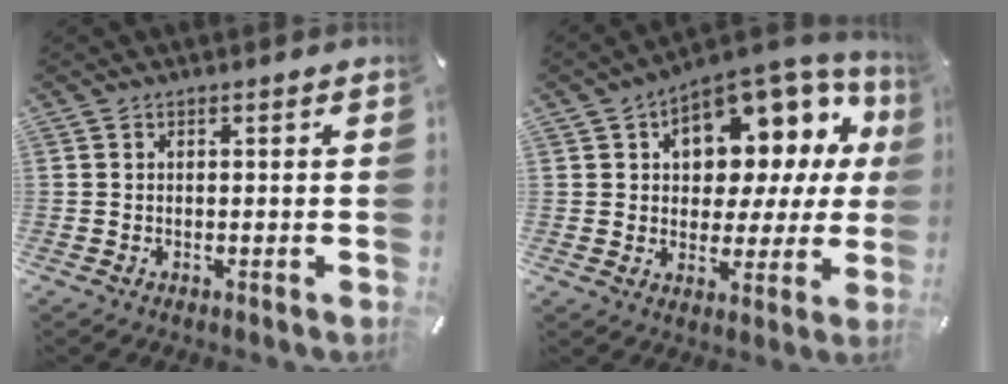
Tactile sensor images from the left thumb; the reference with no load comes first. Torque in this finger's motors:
{"motor_torque": [0.73, 0.72, 2.01, -0.70, 0.19]}